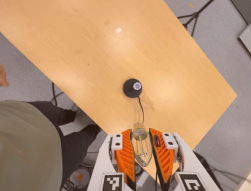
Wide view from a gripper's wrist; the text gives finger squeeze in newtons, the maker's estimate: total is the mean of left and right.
{"total": 23.8, "left": 25.9, "right": 21.8}